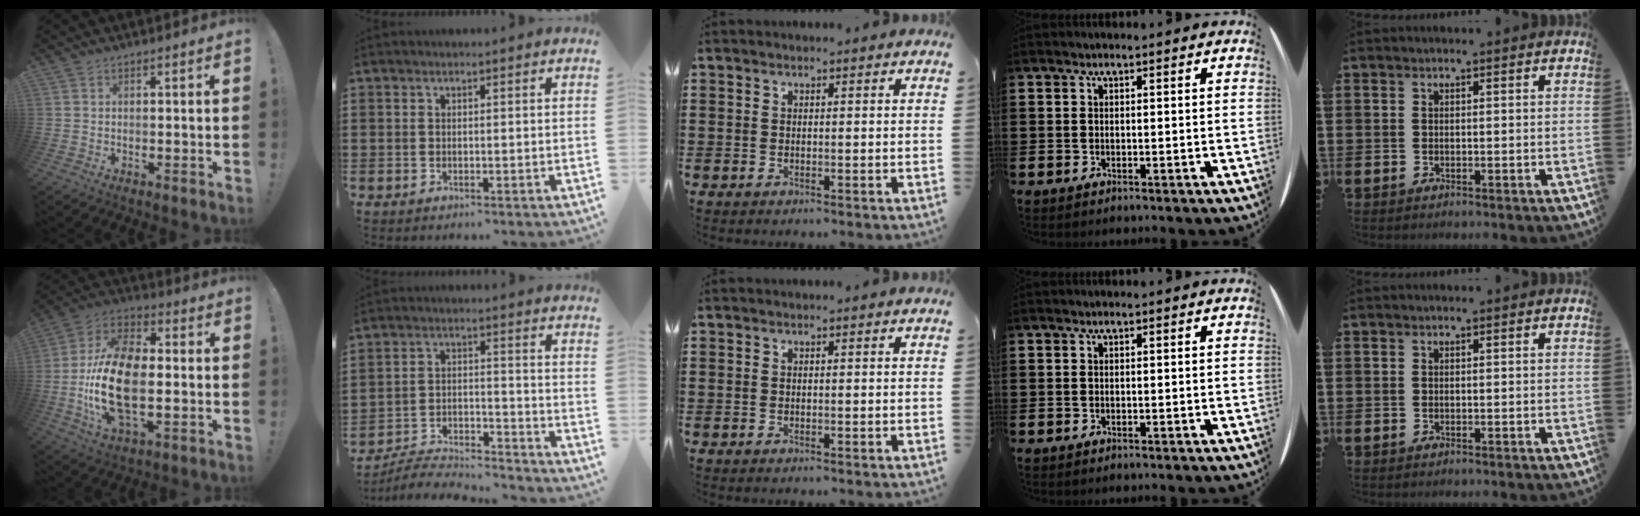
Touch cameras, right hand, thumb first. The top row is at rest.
{"thumb": {"total": 20.7, "force": [-3.0, 11.3, 17.1], "torque": [-0.337, 0.007, -0.047]}, "index": {"total": 5.8, "force": [-5.7, 0.3, 0.9], "torque": [-0.029, 0.001, -0.117]}}